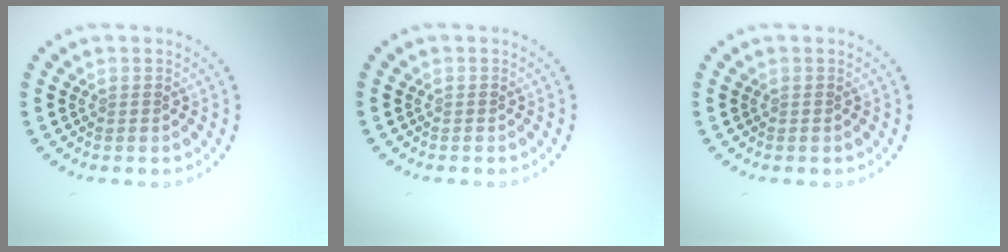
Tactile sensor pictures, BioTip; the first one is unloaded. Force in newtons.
{"total": 0.0}
{"total": 0.0}